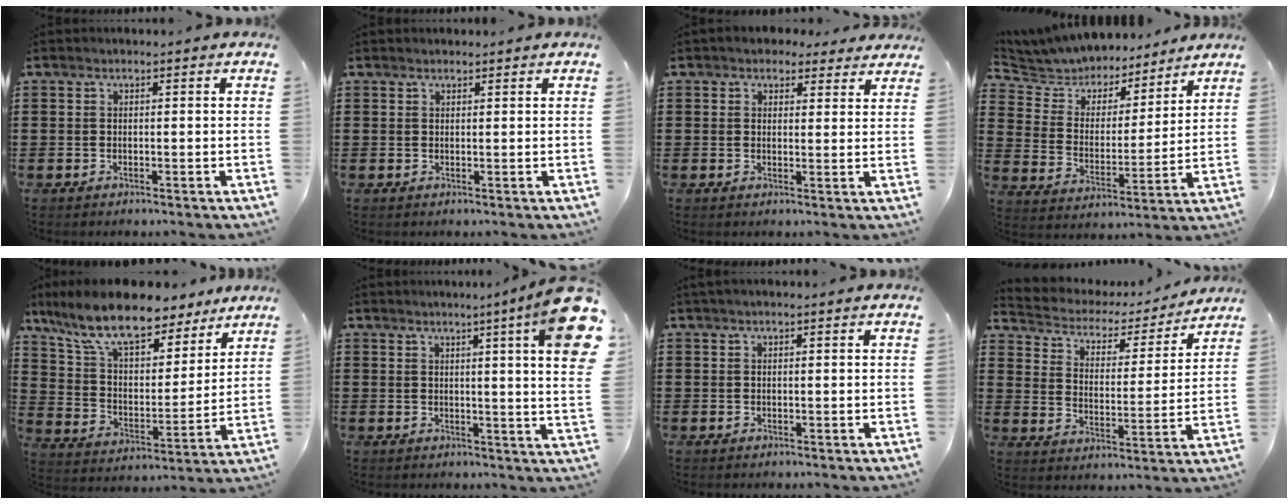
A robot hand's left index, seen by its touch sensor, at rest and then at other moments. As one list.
[{"total": 0.8, "force": [0.8, 0.2, 0.1], "torque": [-0.003, 0.000, 0.015]}, {"total": 2.9, "force": [2.4, 1.6, 0.5], "torque": [-0.012, 0.001, 0.043]}, {"total": 5.8, "force": [5.4, 1.9, 0.2], "torque": [-0.041, -0.037, 0.092]}, {"total": 12.5, "force": [10.3, 3.5, 6.2], "torque": [-0.155, -0.050, 0.184]}, {"total": 9.5, "force": [4.9, 0.0, 8.1], "torque": [-0.124, -0.033, 0.076]}, {"total": 0.5, "force": [0.3, 0.2, 0.4], "torque": [-0.008, 0.004, 0.005]}, {"total": 3.0, "force": [2.6, 1.4, 0.5], "torque": [-0.032, -0.021, 0.034]}]